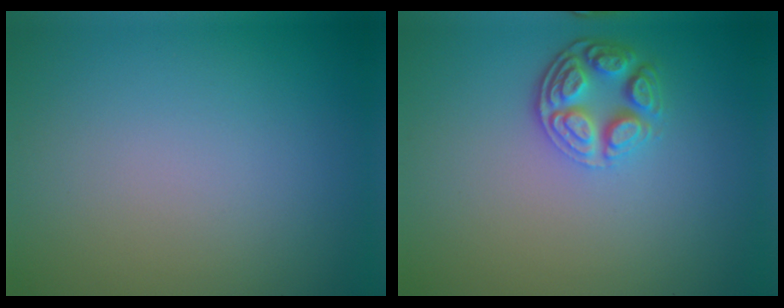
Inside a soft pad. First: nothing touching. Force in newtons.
{"total": 3.9, "press": 3.1, "slide": 2.4}